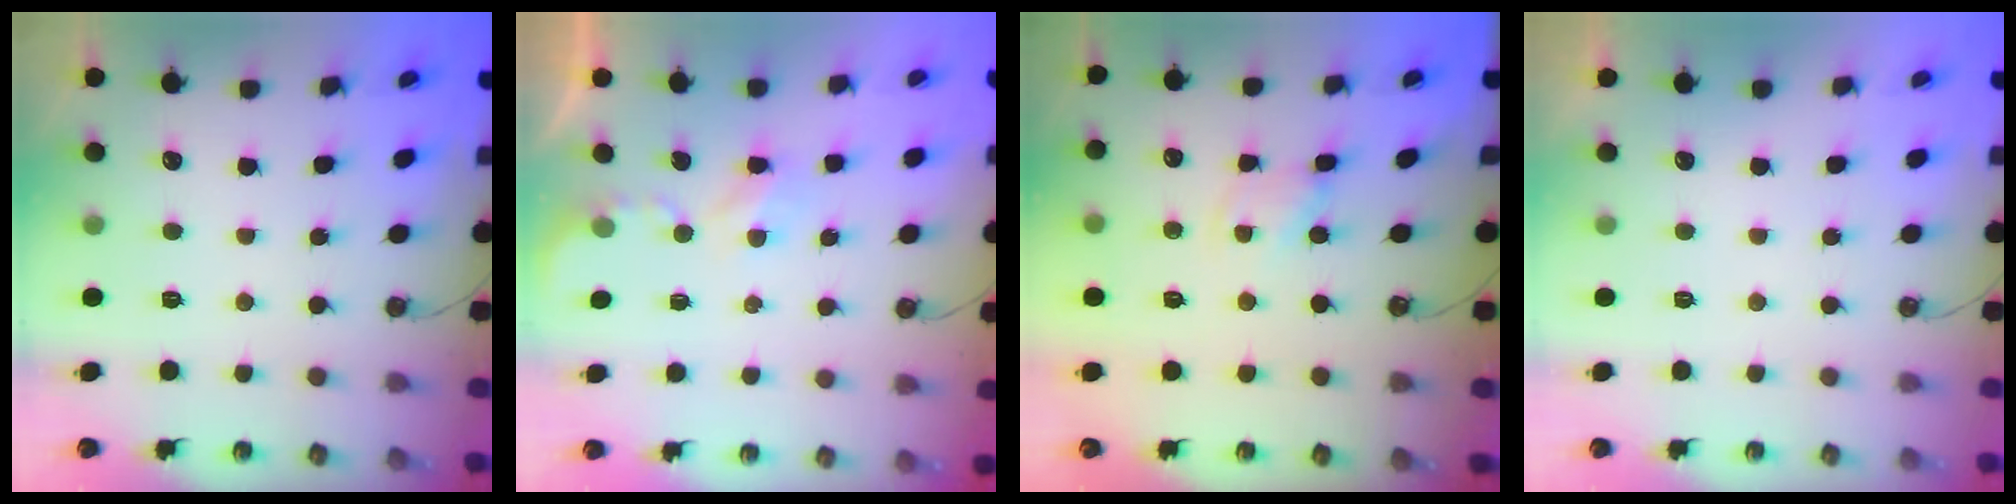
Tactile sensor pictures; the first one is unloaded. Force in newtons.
{"total": 2.7, "press": 2.7, "slide": 0.5}
{"total": 1.8, "press": 1.8, "slide": 0.1}
{"total": 0.0}